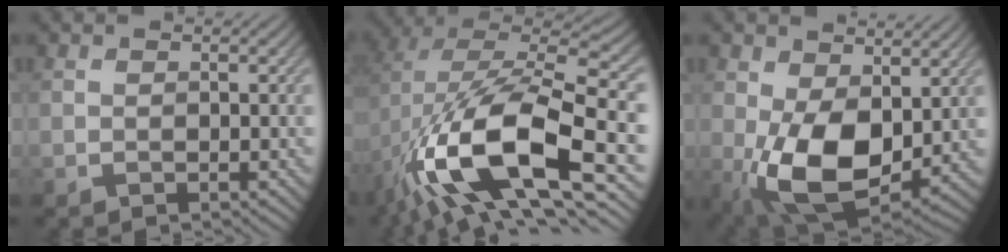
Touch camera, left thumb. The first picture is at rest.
{"total": 17.0, "force": [-4.6, 8.2, 14.2], "torque": [-0.283, -0.013, -0.080]}
{"total": 12.3, "force": [-0.4, 7.4, 9.9], "torque": [-0.203, -0.022, -0.003]}